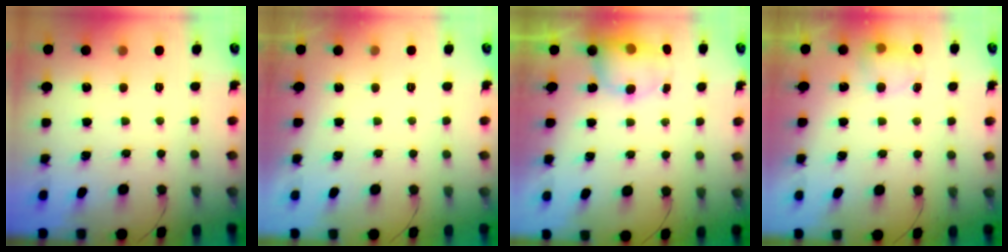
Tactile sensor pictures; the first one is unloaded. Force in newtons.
{"total": 0.0}
{"total": 6.9, "press": 6.9, "slide": 0.5}
{"total": 5.2, "press": 5.2, "slide": 0.9}